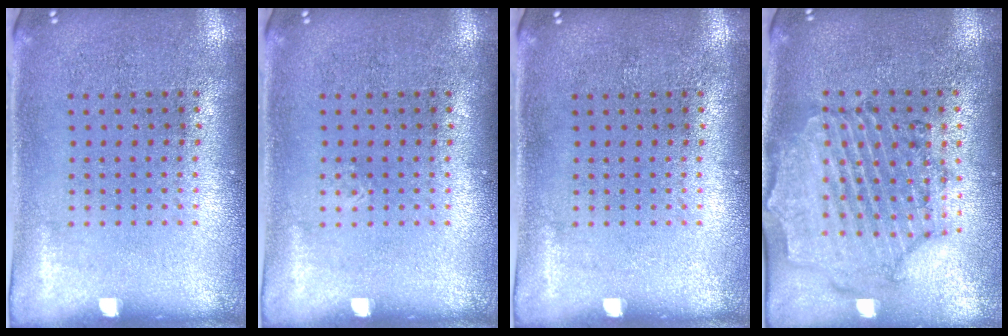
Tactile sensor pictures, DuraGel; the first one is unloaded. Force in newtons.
{"total": 0.0}
{"total": 0.0}
{"total": 1.2, "press": 1.1, "slide": 0.3}